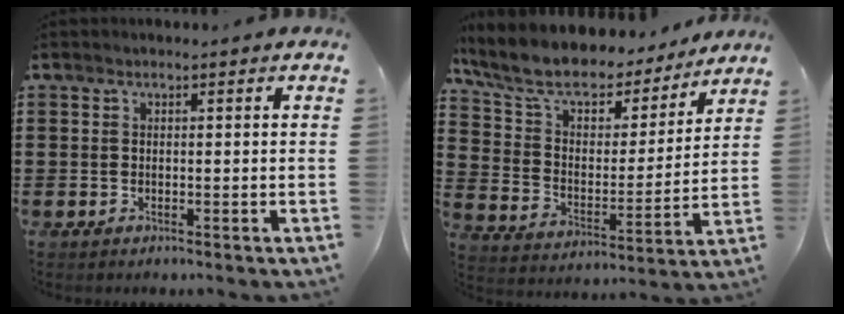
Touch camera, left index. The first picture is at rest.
{"total": 9.2, "force": [7.6, 3.7, 3.6], "torque": [-0.107, -0.045, 0.132]}